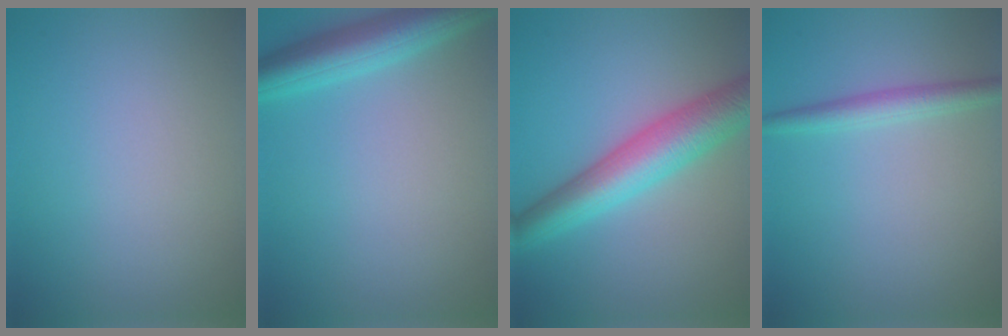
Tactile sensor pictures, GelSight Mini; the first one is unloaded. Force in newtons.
{"total": 5.2, "press": 5.2, "slide": 0.2}
{"total": 6.7, "press": 6.7, "slide": 0.1}
{"total": 2.2, "press": 2.2, "slide": 0.1}